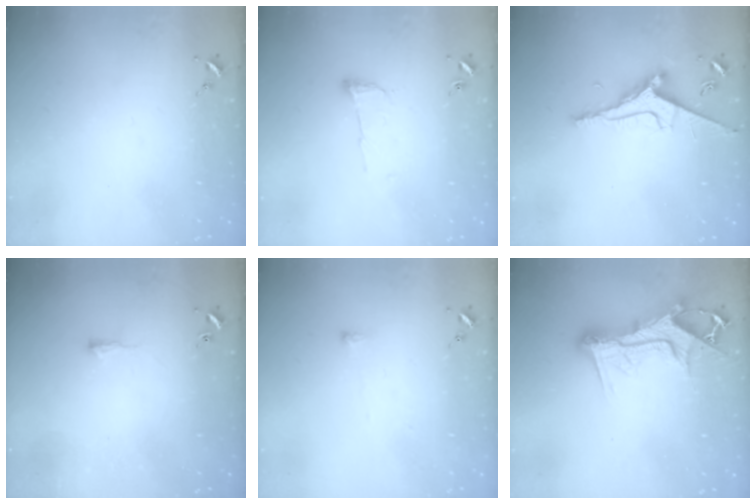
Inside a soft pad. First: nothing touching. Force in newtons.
{"total": 5.9, "press": 5.9, "slide": 0.8}
{"total": 9.0, "press": 9.0, "slide": 1.2}
{"total": 3.9, "press": 3.8, "slide": 0.7}
{"total": 2.7, "press": 2.6, "slide": 0.5}
{"total": 16.8, "press": 16.8, "slide": 0.6}